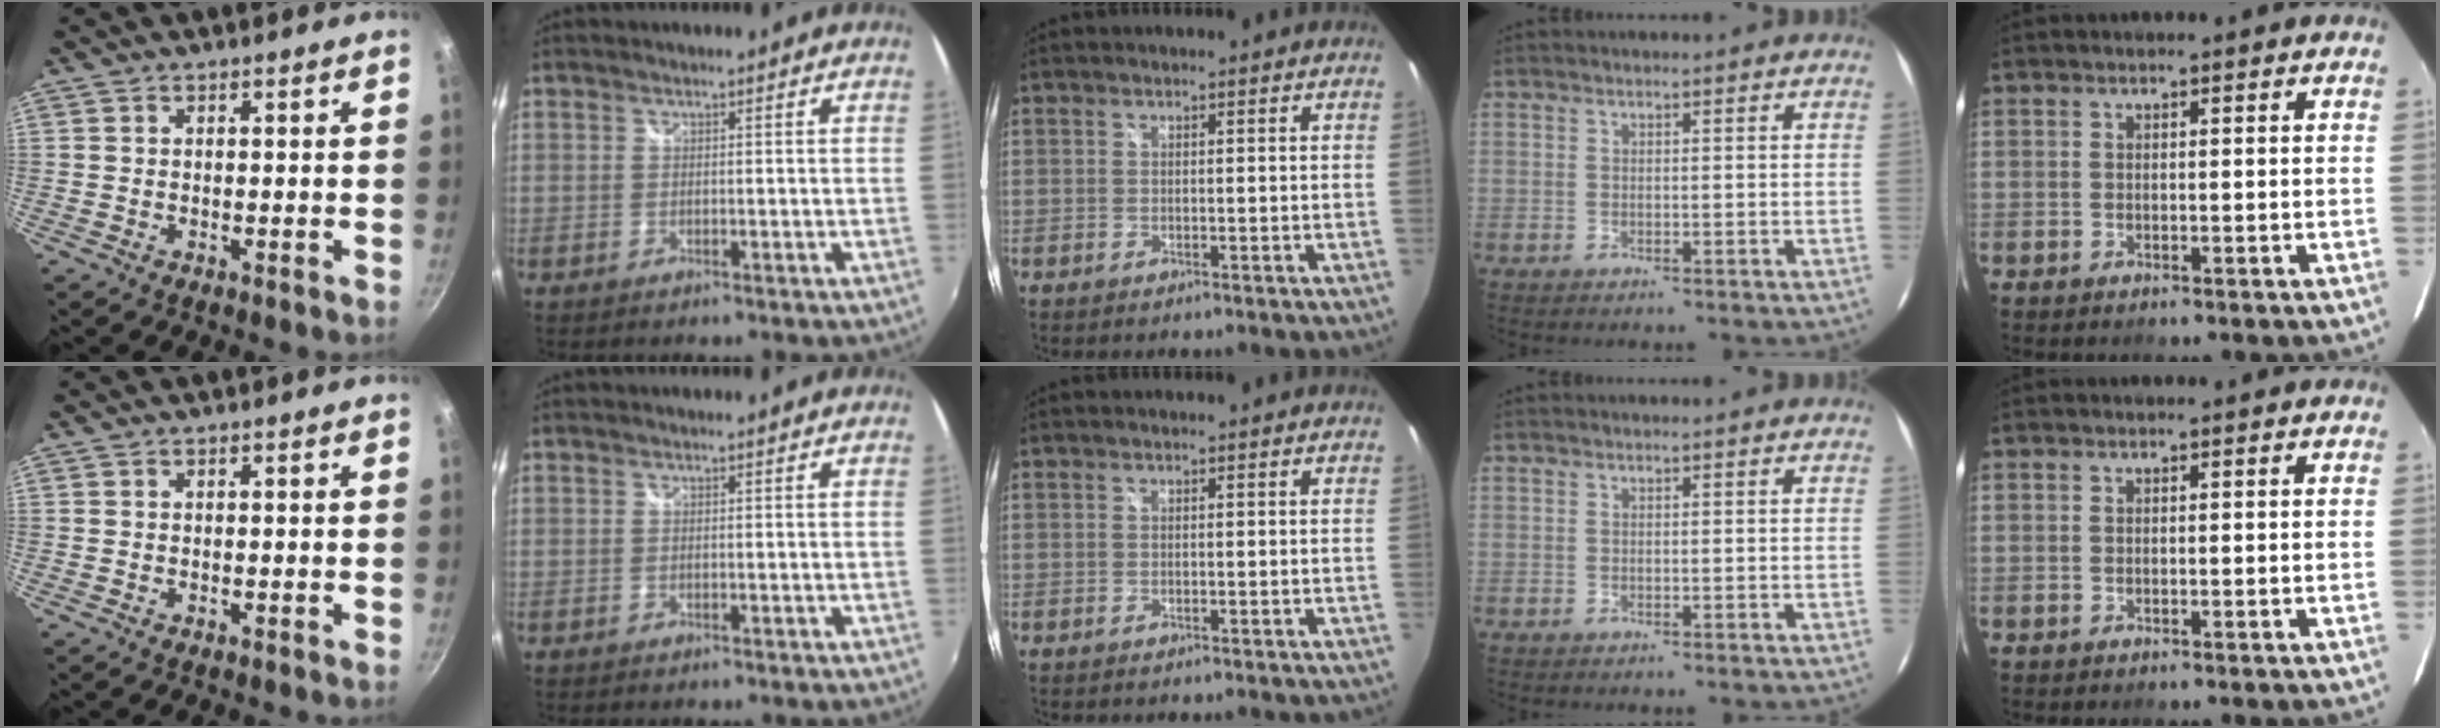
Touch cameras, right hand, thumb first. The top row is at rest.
{}